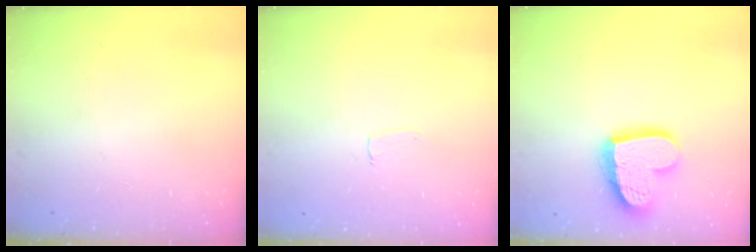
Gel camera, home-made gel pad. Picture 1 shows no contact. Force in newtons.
{"total": 3.2, "press": 3.2, "slide": 0.2}
{"total": 16.9, "press": 16.9, "slide": 1.6}